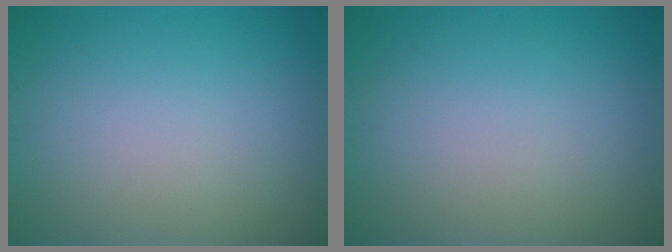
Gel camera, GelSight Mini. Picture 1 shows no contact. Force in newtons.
{"total": 0.0}